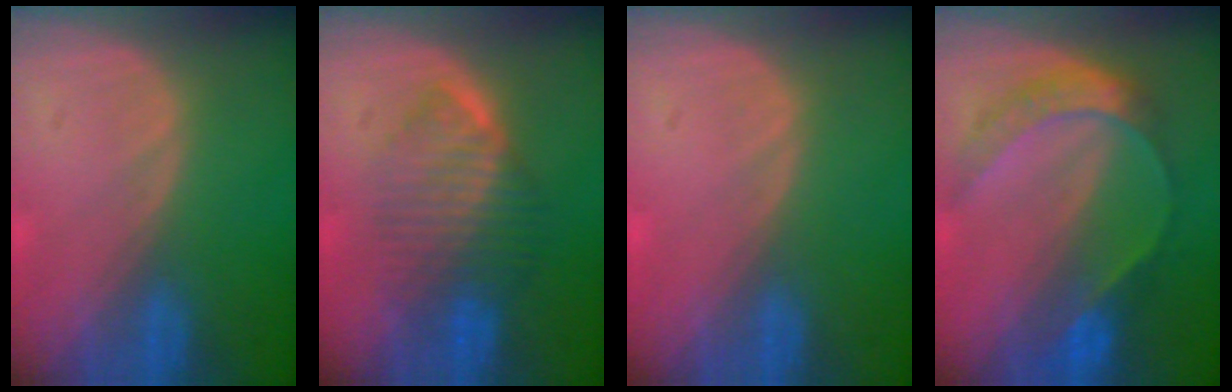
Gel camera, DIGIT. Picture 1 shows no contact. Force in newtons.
{"total": 6.5, "press": 6.5, "slide": 0.6}
{"total": 0.5, "press": 0.1, "slide": 0.5}
{"total": 7.4, "press": 6.2, "slide": 4.0}